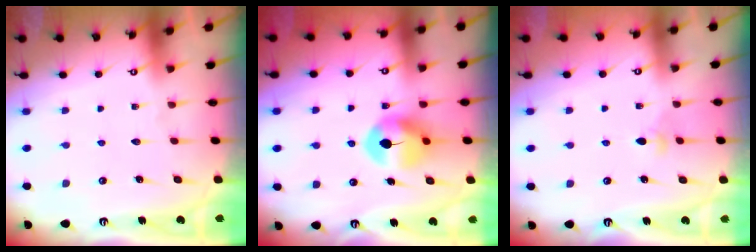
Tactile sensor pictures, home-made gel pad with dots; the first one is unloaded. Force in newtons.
{"total": 7.4, "press": 7.4, "slide": 0.2}
{"total": 2.8, "press": 2.7, "slide": 0.8}